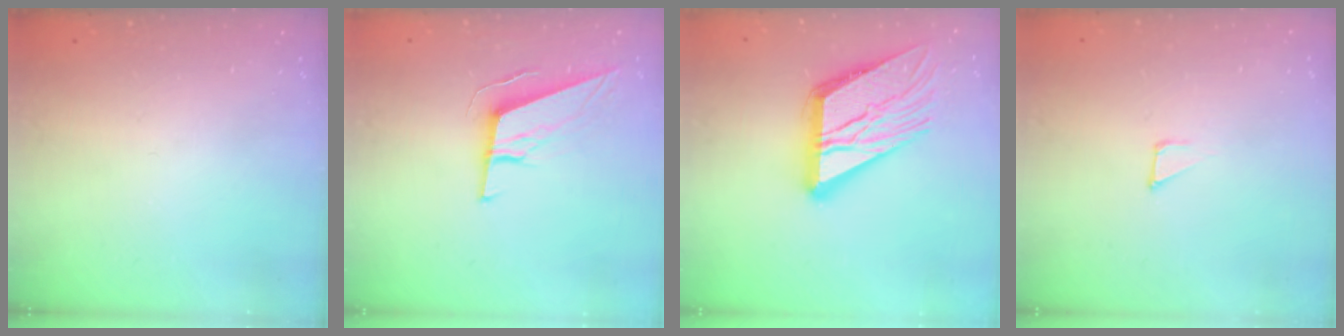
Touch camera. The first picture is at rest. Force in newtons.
{"total": 11.2, "press": 11.0, "slide": 2.4}
{"total": 19.0, "press": 18.9, "slide": 2.0}
{"total": 1.2, "press": 1.2, "slide": 0.0}